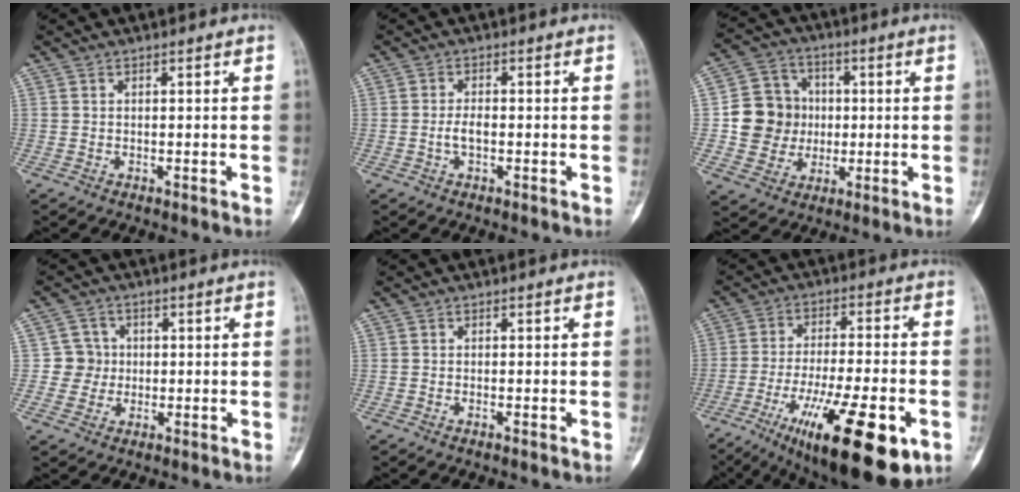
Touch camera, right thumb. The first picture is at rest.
{"total": 2.4, "force": [-0.6, 1.1, 2.1], "torque": [-0.040, 0.008, -0.012]}
{"total": 11.7, "force": [0.0, 10.8, 4.3], "torque": [-0.034, 0.017, 0.003]}
{"total": 4.3, "force": [0.0, 4.3, 0.2], "torque": [0.029, 0.011, -0.006]}
{"total": 0.6, "force": [-0.3, 0.0, 0.5], "torque": [-0.010, 0.000, -0.005]}
{"total": 21.8, "force": [-9.6, 6.4, 18.5], "torque": [-0.280, 0.012, -0.144]}